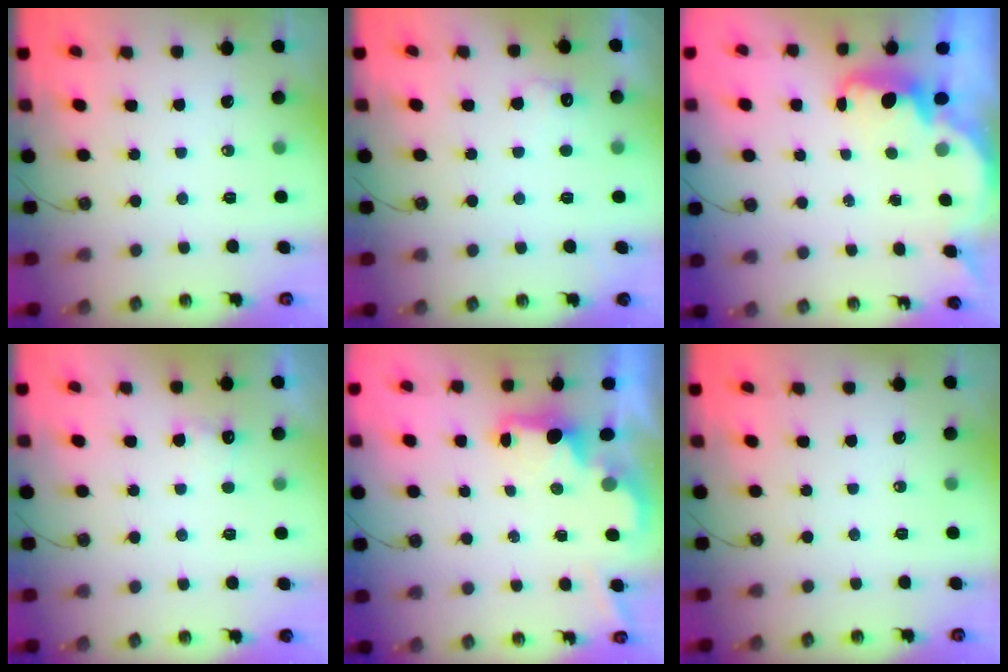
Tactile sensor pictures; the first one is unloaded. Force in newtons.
{"total": 5.7, "press": 5.5, "slide": 1.3}
{"total": 2.2, "press": 2.1, "slide": 0.6}
{"total": 4.3, "press": 4.1, "slide": 1.2}
{"total": 1.9, "press": 1.7, "slide": 0.7}
{"total": 0.0}